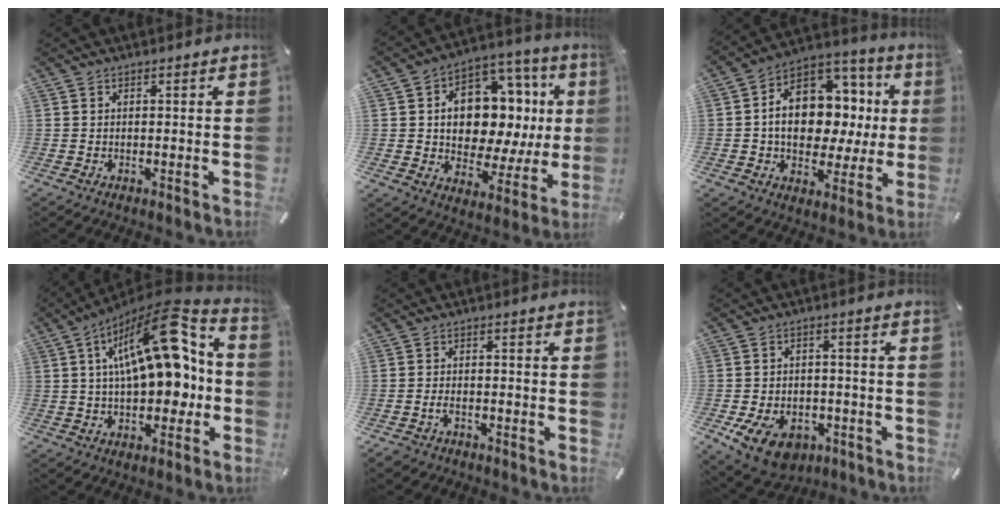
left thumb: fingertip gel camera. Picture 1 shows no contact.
{"total": 16.2, "force": [3.8, 11.4, 10.8], "torque": [-0.154, -0.032, 0.067]}
{"total": 16.0, "force": [-0.1, 12.4, 10.2], "torque": [-0.159, -0.009, 0.002]}
{"total": 19.9, "force": [4.3, 9.9, 16.8], "torque": [-0.257, -0.032, 0.064]}
{"total": 2.5, "force": [-1.4, 1.4, 1.5], "torque": [-0.034, 0.002, -0.028]}
{"total": 10.1, "force": [-4.8, 6.8, 5.7], "torque": [-0.121, 0.027, -0.084]}